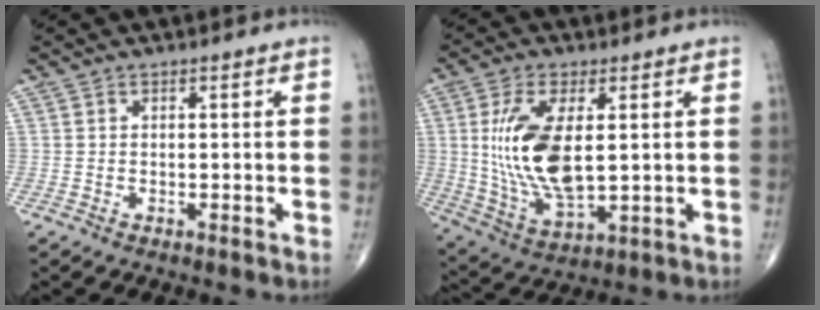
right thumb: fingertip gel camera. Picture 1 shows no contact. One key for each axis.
{"total": 15.3, "fx": 2.1, "fy": 7.0, "fz": 13.4, "tx": -0.272, "ty": -0.019, "tz": 0.052}